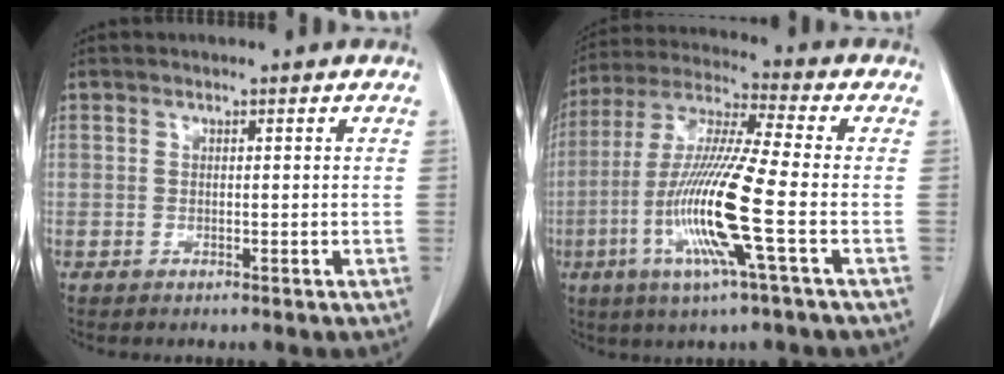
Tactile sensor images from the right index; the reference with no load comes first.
{"total": 14.7, "force": [-4.1, -0.6, 14.1], "torque": [-0.292, -0.016, -0.088]}